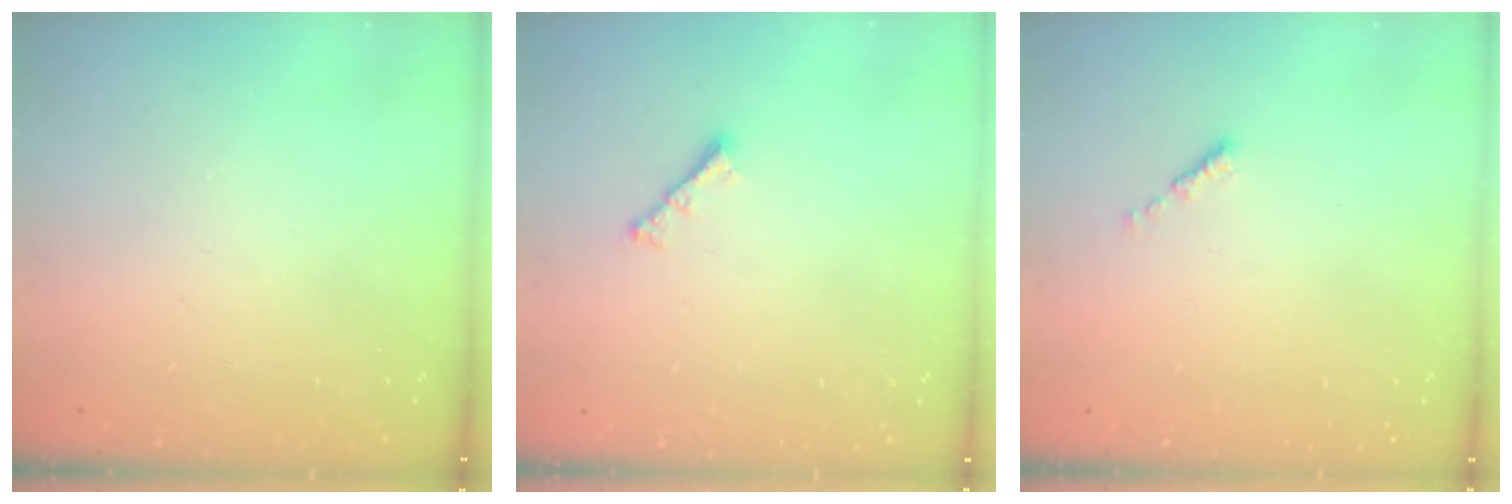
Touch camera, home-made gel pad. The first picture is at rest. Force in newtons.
{"total": 2.8, "press": 2.7, "slide": 0.6}
{"total": 0.0}